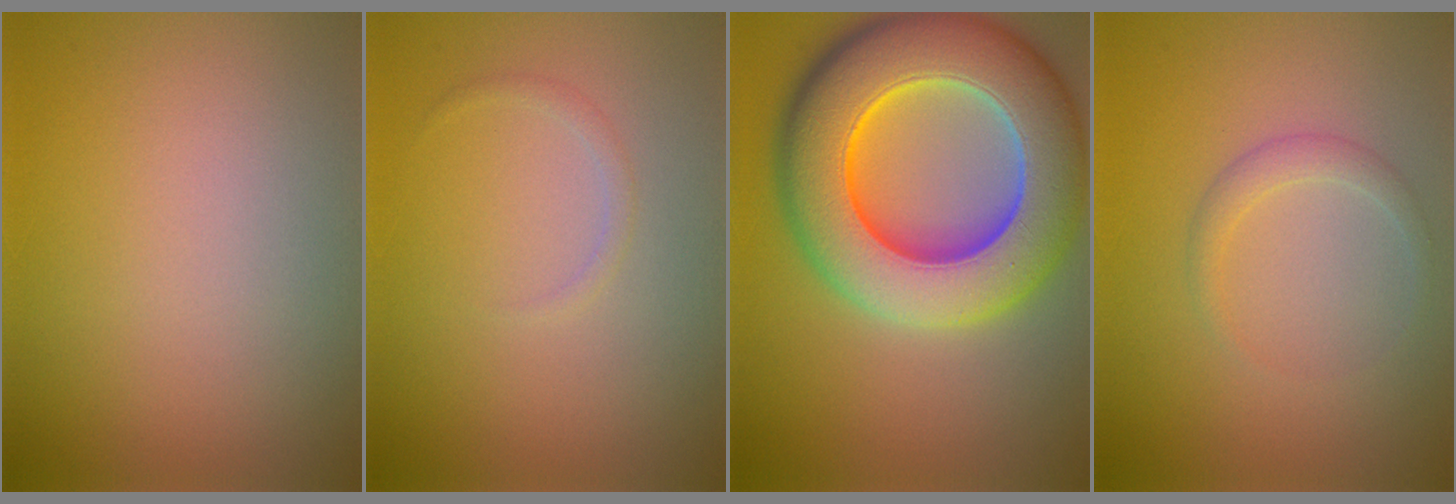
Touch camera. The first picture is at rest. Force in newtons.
{"total": 0.7, "press": 0.7, "slide": 0.0}
{"total": 13.9, "press": 13.8, "slide": 0.8}
{"total": 1.4, "press": 1.4, "slide": 0.0}